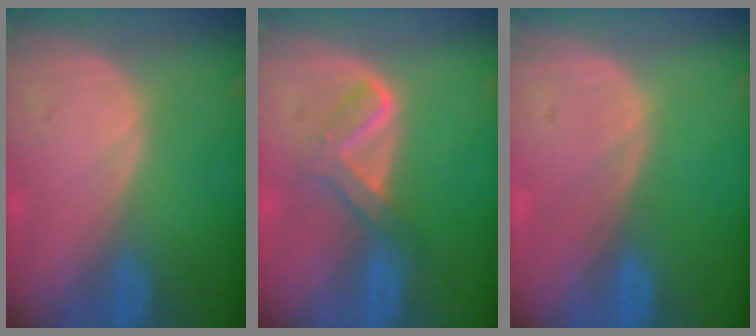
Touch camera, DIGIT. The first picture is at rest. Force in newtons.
{"total": 4.4, "press": 4.4, "slide": 0.4}
{"total": 0.0}